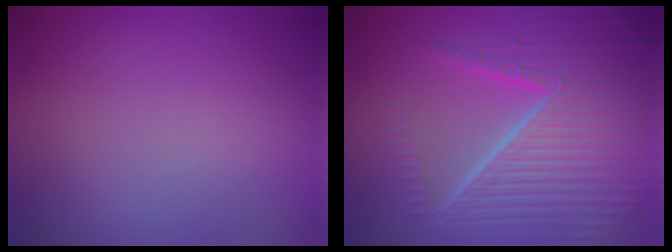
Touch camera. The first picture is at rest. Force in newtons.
{"total": 10.1, "press": 6.4, "slide": 7.8}